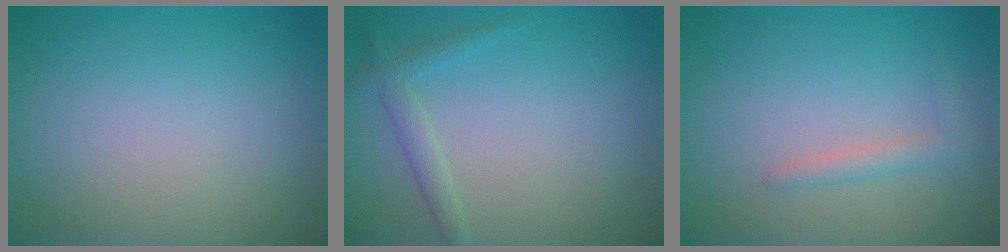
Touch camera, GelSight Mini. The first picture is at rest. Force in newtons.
{"total": 1.8, "press": 1.8, "slide": 0.0}
{"total": 1.6, "press": 1.6, "slide": 0.1}